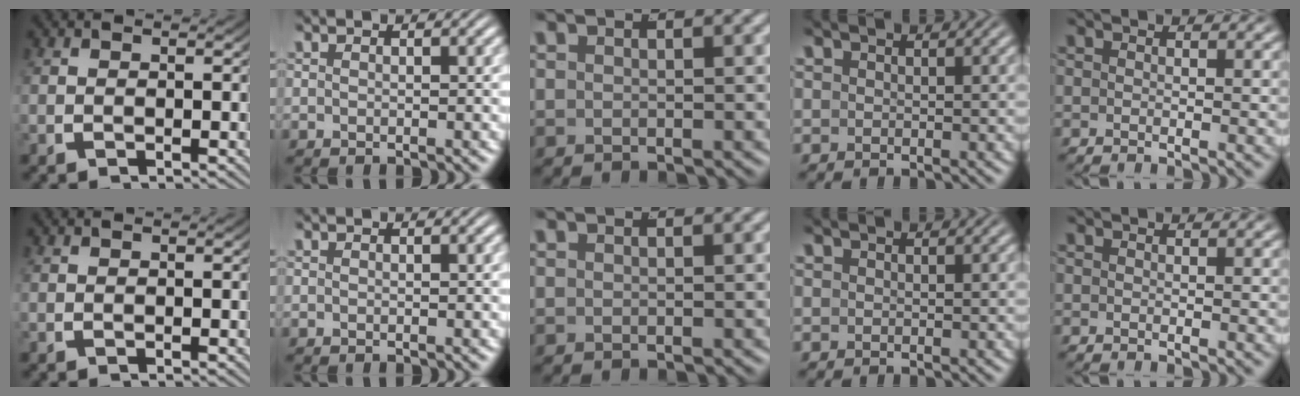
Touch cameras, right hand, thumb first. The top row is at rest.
{}